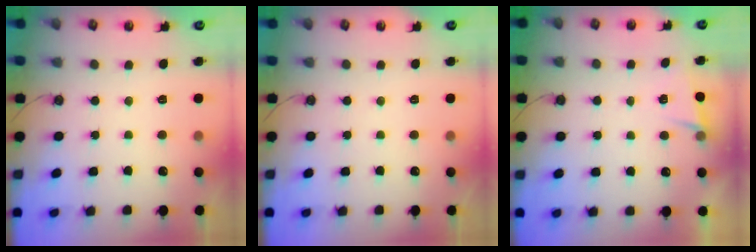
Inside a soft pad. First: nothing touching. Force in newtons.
{"total": 0.0}
{"total": 2.6, "press": 1.9, "slide": 1.8}